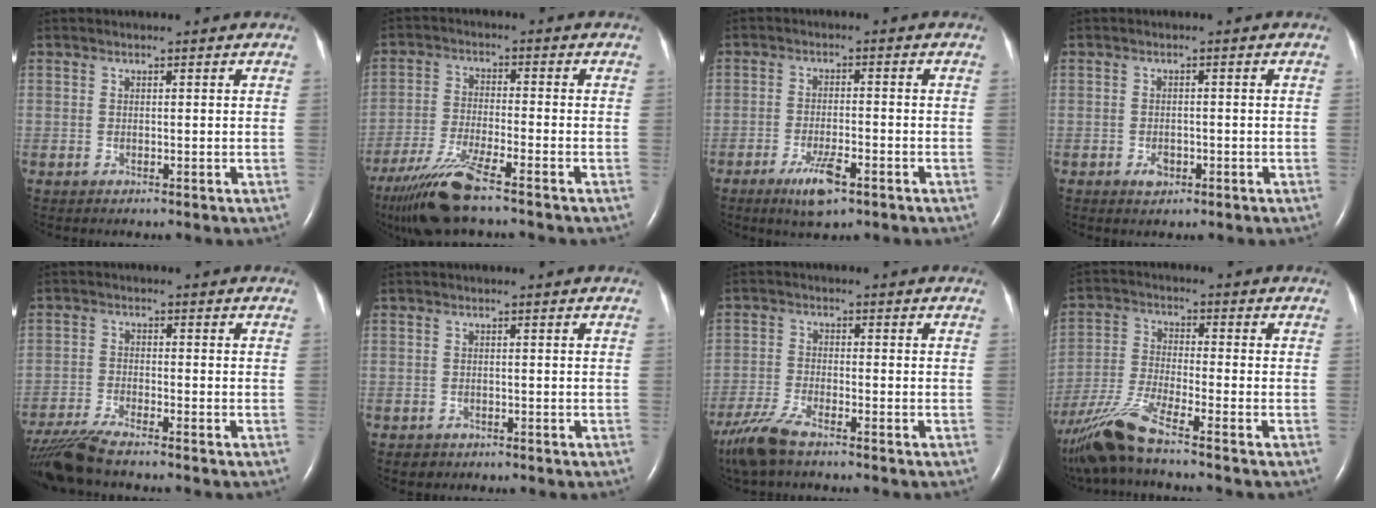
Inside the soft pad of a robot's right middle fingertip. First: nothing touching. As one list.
[{"total": 10.2, "force": [-7.7, 0.3, 6.7], "torque": [-0.138, -0.032, -0.141]}, {"total": 5.6, "force": [-3.3, 1.2, 4.3], "torque": [-0.086, -0.007, -0.053]}, {"total": 1.8, "force": [-0.9, 1.2, 1.1], "torque": [-0.020, 0.002, -0.009]}, {"total": 8.1, "force": [-7.1, 0.2, 3.8], "torque": [-0.075, -0.024, -0.130]}, {"total": 1.3, "force": [-0.8, 1.0, -0.1], "torque": [-0.003, 0.004, -0.007]}, {"total": 7.0, "force": [-5.3, 1.4, 4.2], "torque": [-0.099, -0.019, -0.105]}, {"total": 10.3, "force": [-8.1, -0.4, 6.4], "torque": [-0.143, -0.027, -0.157]}]